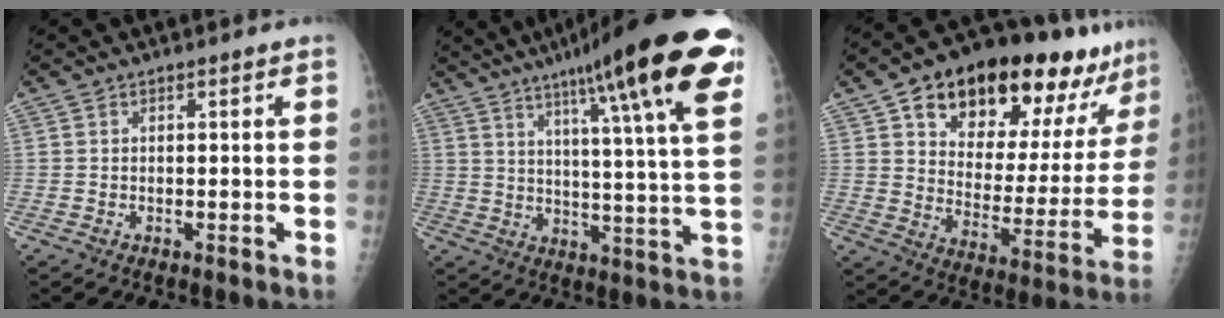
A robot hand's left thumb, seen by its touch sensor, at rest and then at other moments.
{"total": 24.3, "force": [13.5, 2.9, 20.1], "torque": [-0.288, -0.028, 0.183]}
{"total": 25.0, "force": [15.5, 11.7, 15.6], "torque": [-0.180, -0.035, 0.235]}